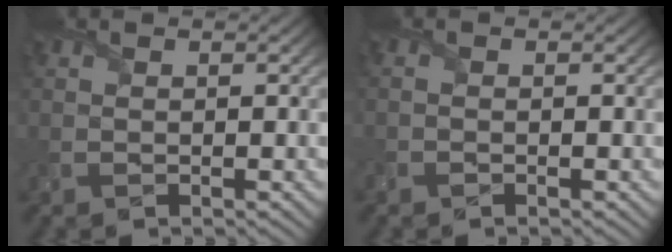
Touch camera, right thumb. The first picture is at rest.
{"total": 0.6, "force": [-0.6, 0.3, 0.1], "torque": [-0.002, -0.003, -0.010]}